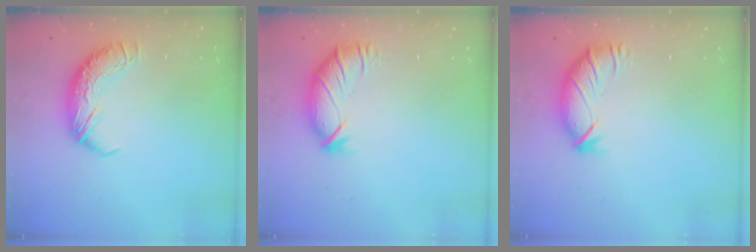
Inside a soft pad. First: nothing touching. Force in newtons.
{"total": 3.1, "press": 2.4, "slide": 1.9}
{"total": 3.1, "press": 2.4, "slide": 1.9}